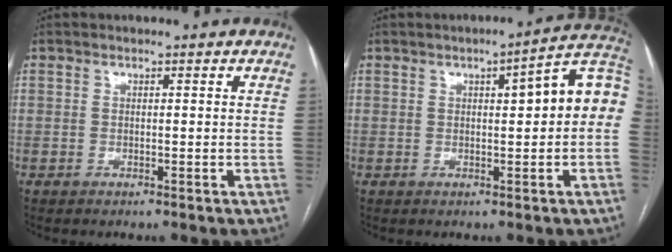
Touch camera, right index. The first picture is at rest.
{"total": 9.7, "force": [1.3, 1.7, 9.4], "torque": [-0.122, 0.034, 0.012]}